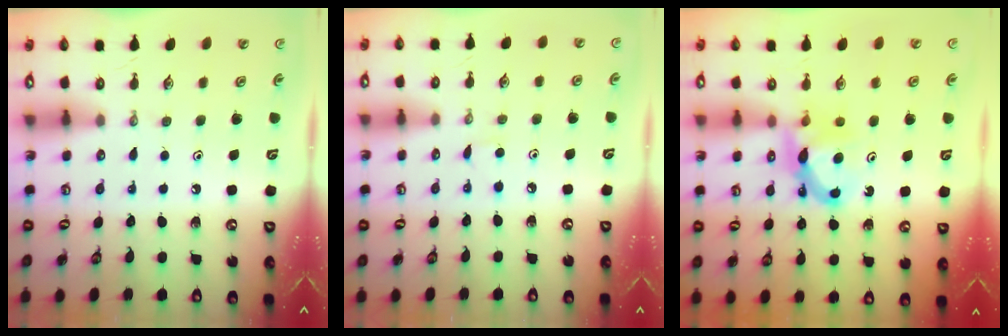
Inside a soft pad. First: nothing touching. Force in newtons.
{"total": 3.4, "press": 3.4, "slide": 0.4}
{"total": 8.1, "press": 8.1, "slide": 0.4}